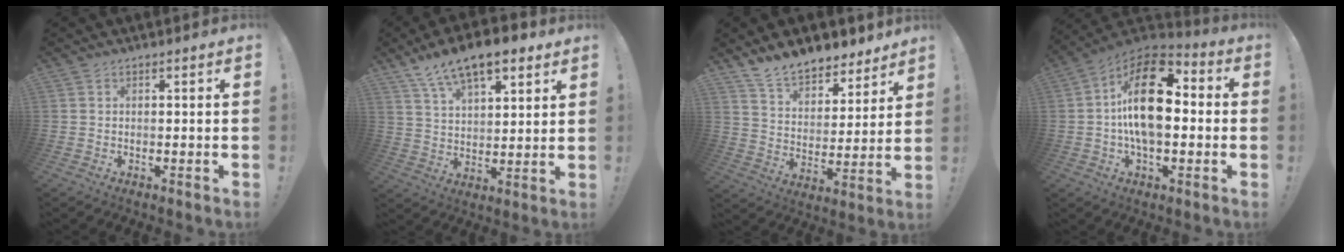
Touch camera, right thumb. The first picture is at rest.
{"total": 13.3, "force": [9.2, 5.5, 8.0], "torque": [-0.138, -0.049, 0.165]}
{"total": 11.4, "force": [10.3, 4.2, 2.8], "torque": [-0.058, -0.082, 0.191]}
{"total": 21.3, "force": [1.6, 12.2, 17.4], "torque": [-0.285, 0.012, 0.025]}